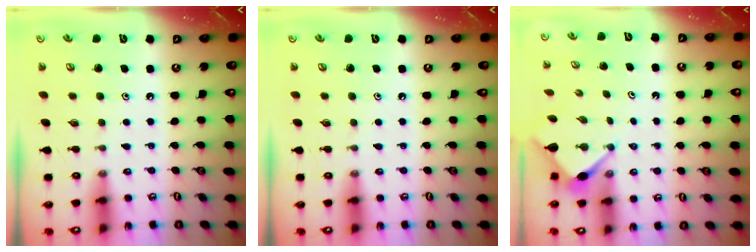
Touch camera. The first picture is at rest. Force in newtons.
{"total": 0.0}
{"total": 3.5, "press": 3.5, "slide": 0.3}